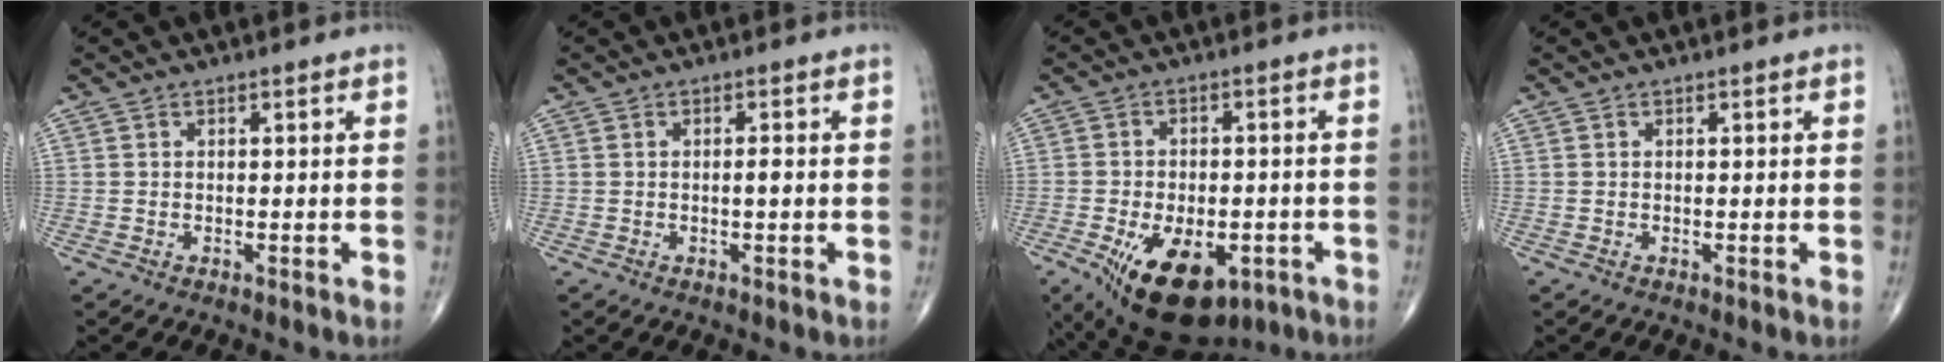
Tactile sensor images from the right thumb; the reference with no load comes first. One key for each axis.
{"total": 1.1, "fx": -0.2, "fy": 0.2, "fz": 1.0, "tx": -0.017, "ty": -0.002, "tz": -0.005}
{"total": 15.3, "fx": -6.9, "fy": 8.2, "fz": 10.8, "tx": -0.169, "ty": 0.007, "tz": -0.091}
{"total": 0.0}